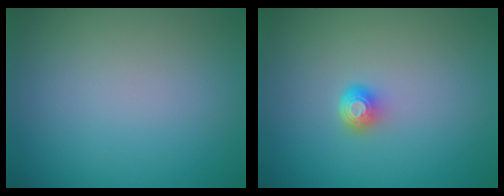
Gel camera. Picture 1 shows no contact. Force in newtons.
{"total": 1.7, "press": 1.2, "slide": 1.2}